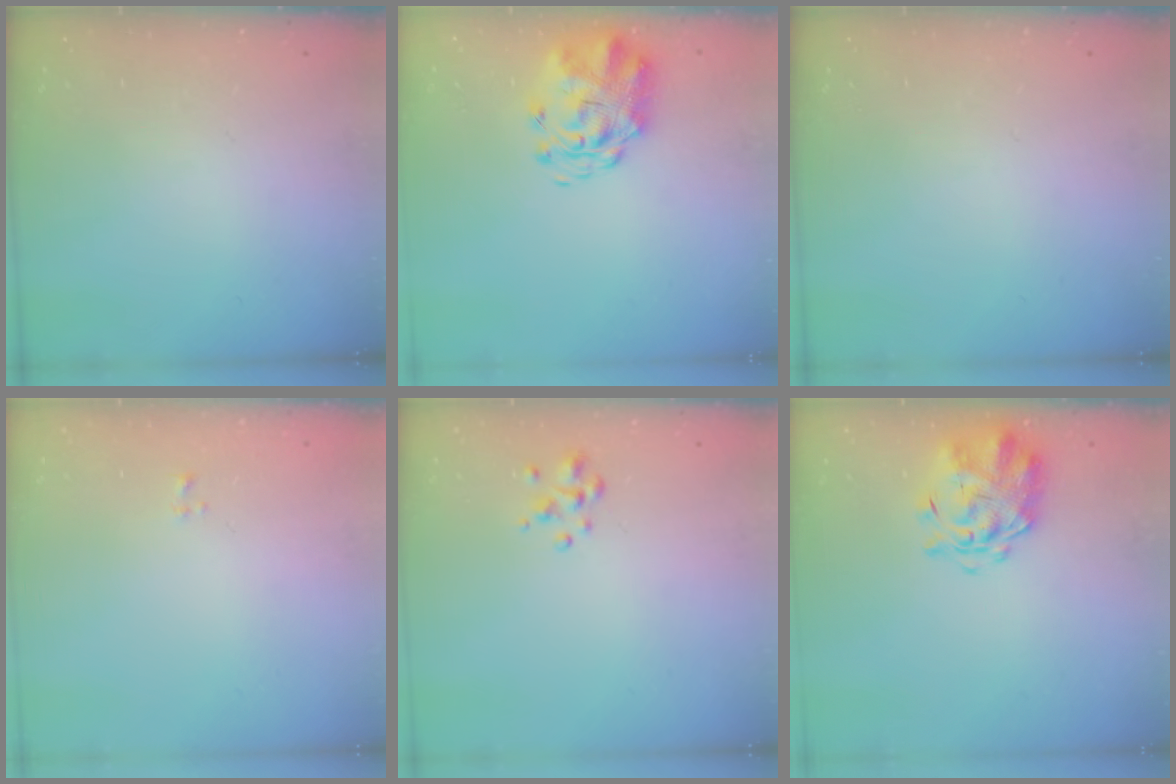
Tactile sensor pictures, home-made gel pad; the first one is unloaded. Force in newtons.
{"total": 3.6, "press": 3.4, "slide": 1.2}
{"total": 0.0}
{"total": 0.0}
{"total": 2.0, "press": 1.9, "slide": 0.6}
{"total": 3.7, "press": 3.5, "slide": 1.3}